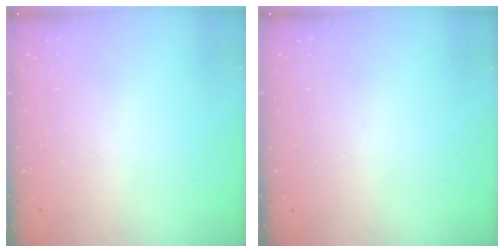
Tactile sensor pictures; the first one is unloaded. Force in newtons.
{"total": 0.0}